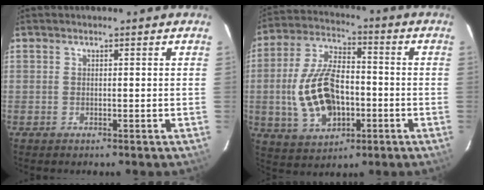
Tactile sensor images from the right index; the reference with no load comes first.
{"total": 16.1, "force": [-2.9, 9.3, 12.8], "torque": [-0.271, 0.010, -0.038]}